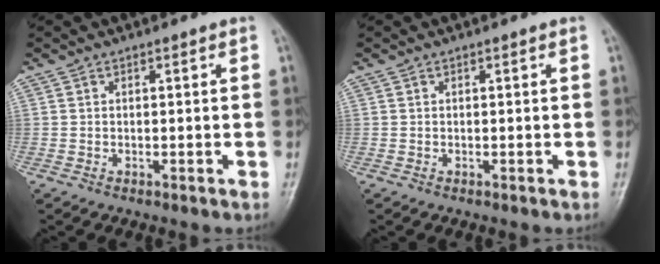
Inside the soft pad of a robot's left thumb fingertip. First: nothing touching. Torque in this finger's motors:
{"motor_torque": [0.00, 0.00, -0.02, 0.02, 0.00]}